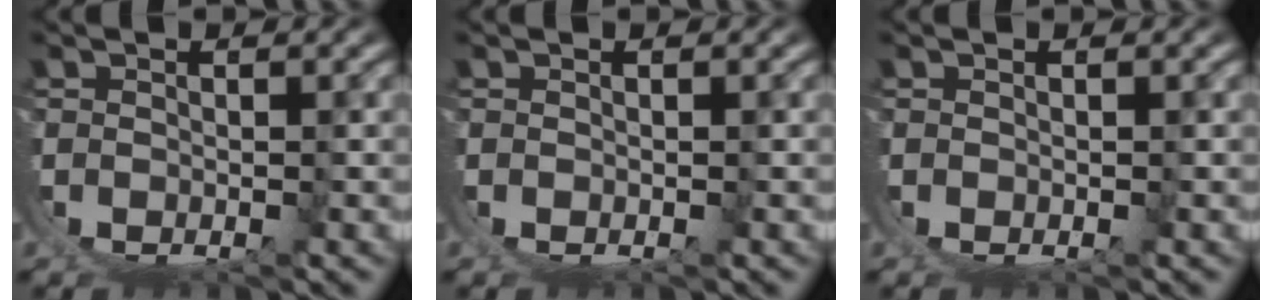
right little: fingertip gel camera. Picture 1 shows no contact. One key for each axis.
{"total": 0.0}
{"total": 0.0}